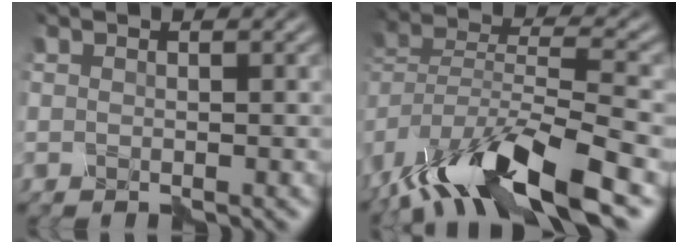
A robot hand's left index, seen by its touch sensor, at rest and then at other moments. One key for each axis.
{"total": 12.6, "fx": -8.5, "fy": 4.0, "fz": 8.3, "tx": -0.163, "ty": -0.004, "tz": -0.151}